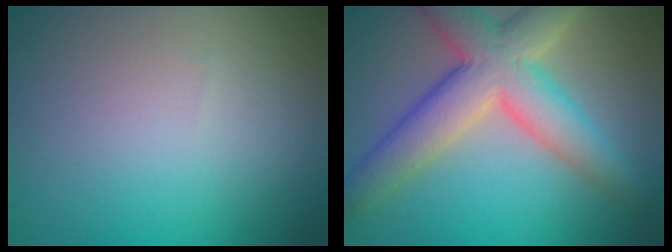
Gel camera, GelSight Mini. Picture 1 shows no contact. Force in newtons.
{"total": 7.8, "press": 7.8, "slide": 0.5}